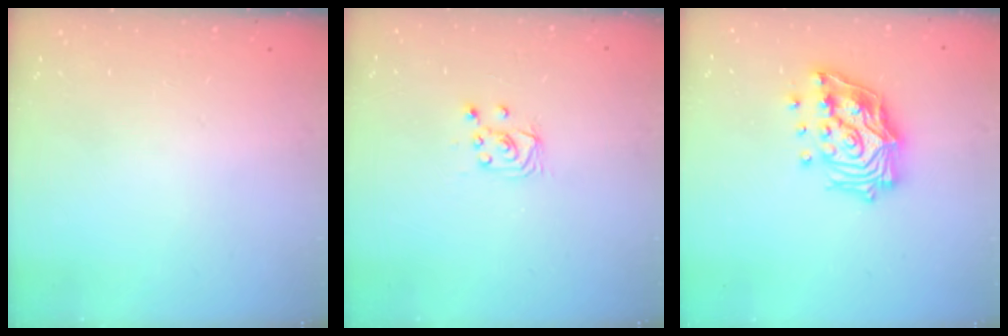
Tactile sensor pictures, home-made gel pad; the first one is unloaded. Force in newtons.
{"total": 4.0, "press": 4.0, "slide": 0.4}
{"total": 17.7, "press": 17.6, "slide": 2.0}